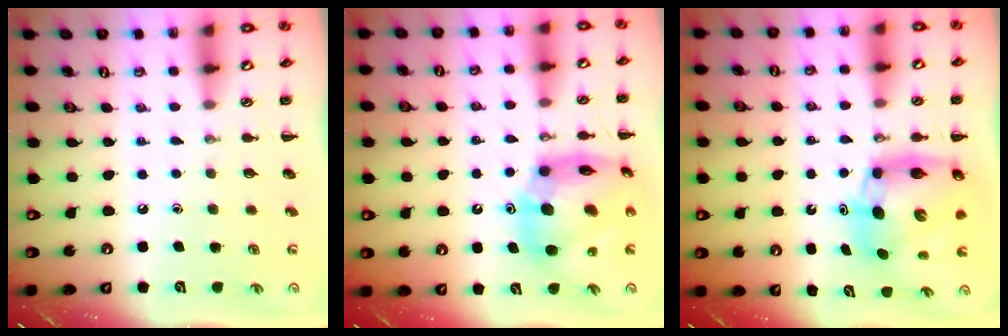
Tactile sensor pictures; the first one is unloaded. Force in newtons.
{"total": 16.8, "press": 16.1, "slide": 4.7}
{"total": 9.4, "press": 9.0, "slide": 2.7}